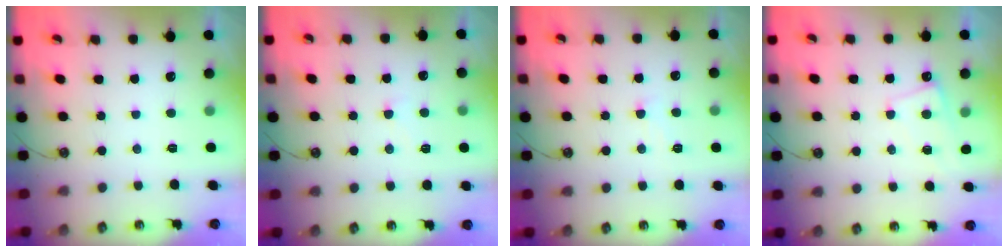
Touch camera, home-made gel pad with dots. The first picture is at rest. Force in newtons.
{"total": 4.1, "press": 4.1, "slide": 0.6}
{"total": 0.8, "press": 0.5, "slide": 0.6}
{"total": 2.4, "press": 2.4, "slide": 0.6}